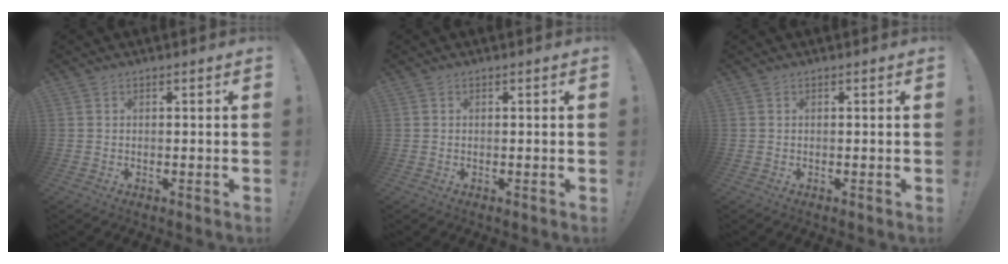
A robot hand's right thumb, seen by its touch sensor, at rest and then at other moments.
{"total": 0.0}
{"total": 0.0}